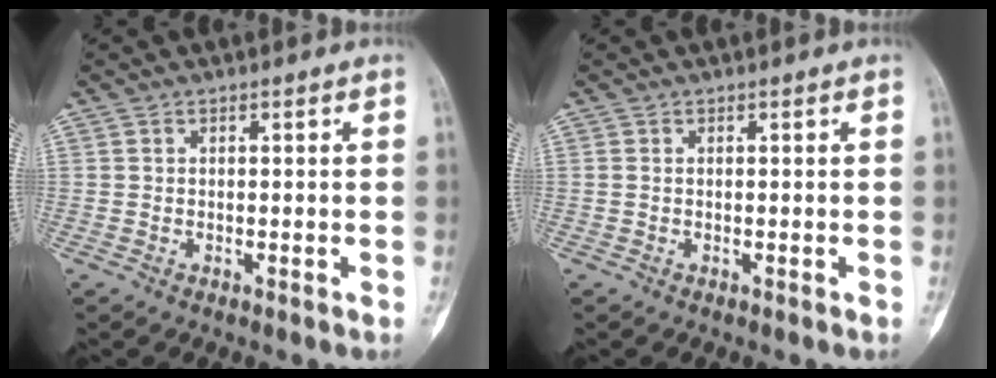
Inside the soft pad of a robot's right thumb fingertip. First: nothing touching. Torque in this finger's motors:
{"motor_torque": [2.49, 2.52, 0.03, 0.01, 0.00]}